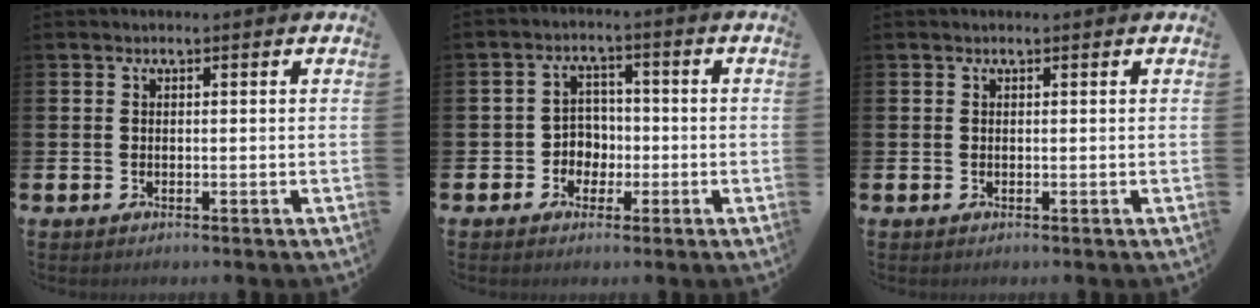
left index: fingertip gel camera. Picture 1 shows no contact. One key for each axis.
{"total": 3.5, "fx": -1.0, "fy": 3.3, "fz": 0.9, "tx": -0.025, "ty": 0.003, "tz": -0.026}
{"total": 0.0}